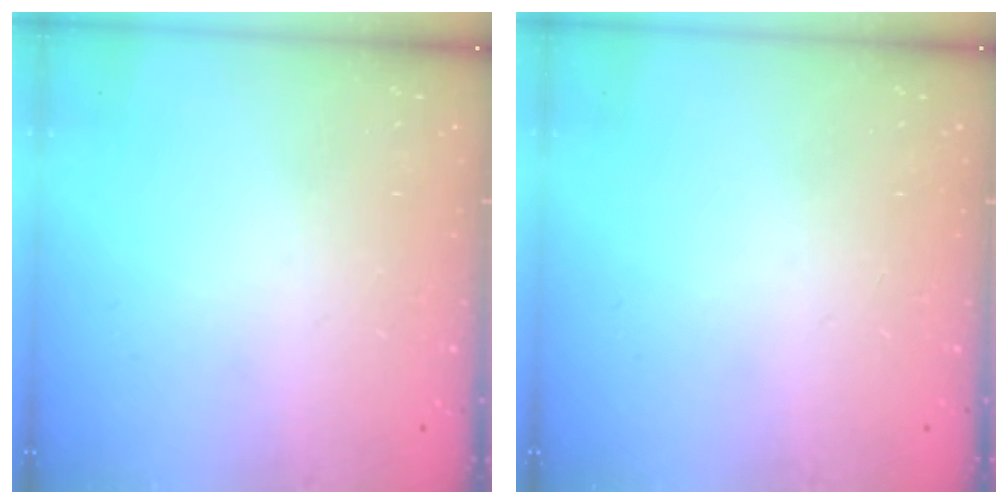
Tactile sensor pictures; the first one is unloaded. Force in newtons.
{"total": 0.0}